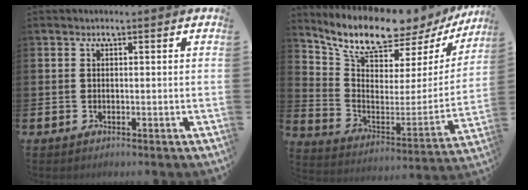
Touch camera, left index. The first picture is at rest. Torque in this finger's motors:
{"motor_torque": [1.69, -0.45, 1.04, 0.21]}